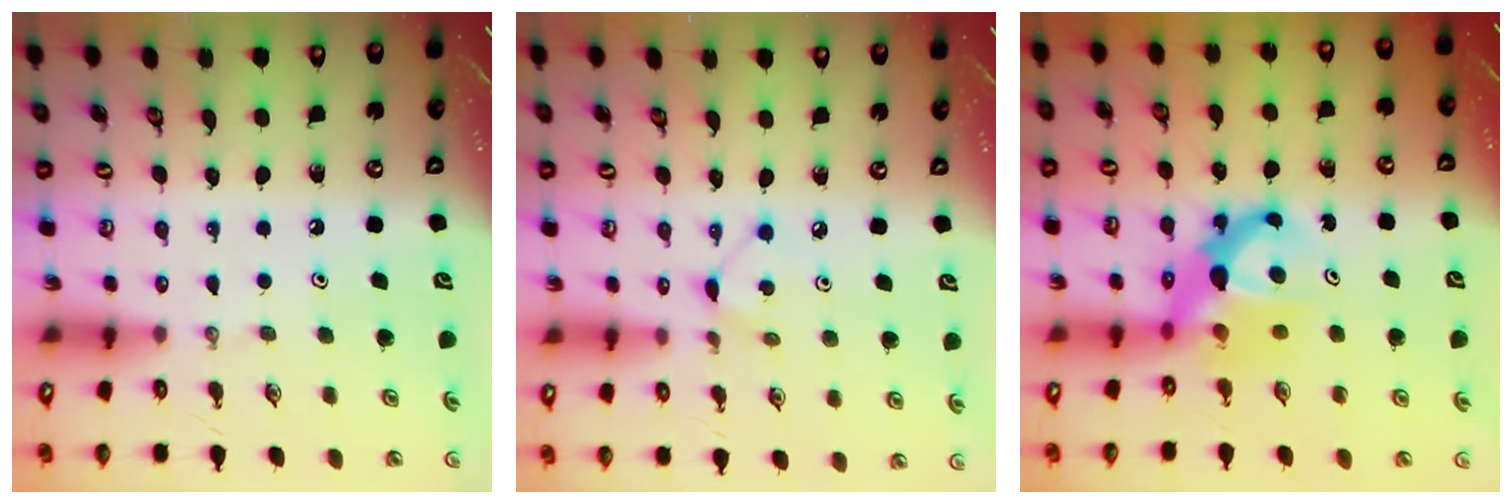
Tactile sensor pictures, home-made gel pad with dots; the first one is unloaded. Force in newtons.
{"total": 5.1, "press": 5.1, "slide": 0.4}
{"total": 7.4, "press": 7.4, "slide": 0.5}